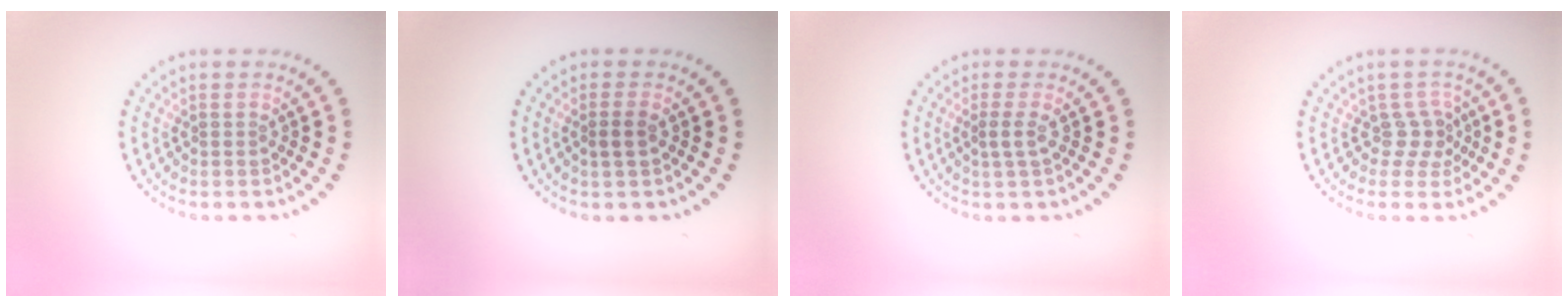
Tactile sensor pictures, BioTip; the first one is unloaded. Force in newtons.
{"total": 1.4, "press": 1.2, "slide": 0.6}
{"total": 1.4, "press": 1.0, "slide": 1.0}
{"total": 2.0, "press": 1.4, "slide": 1.5}